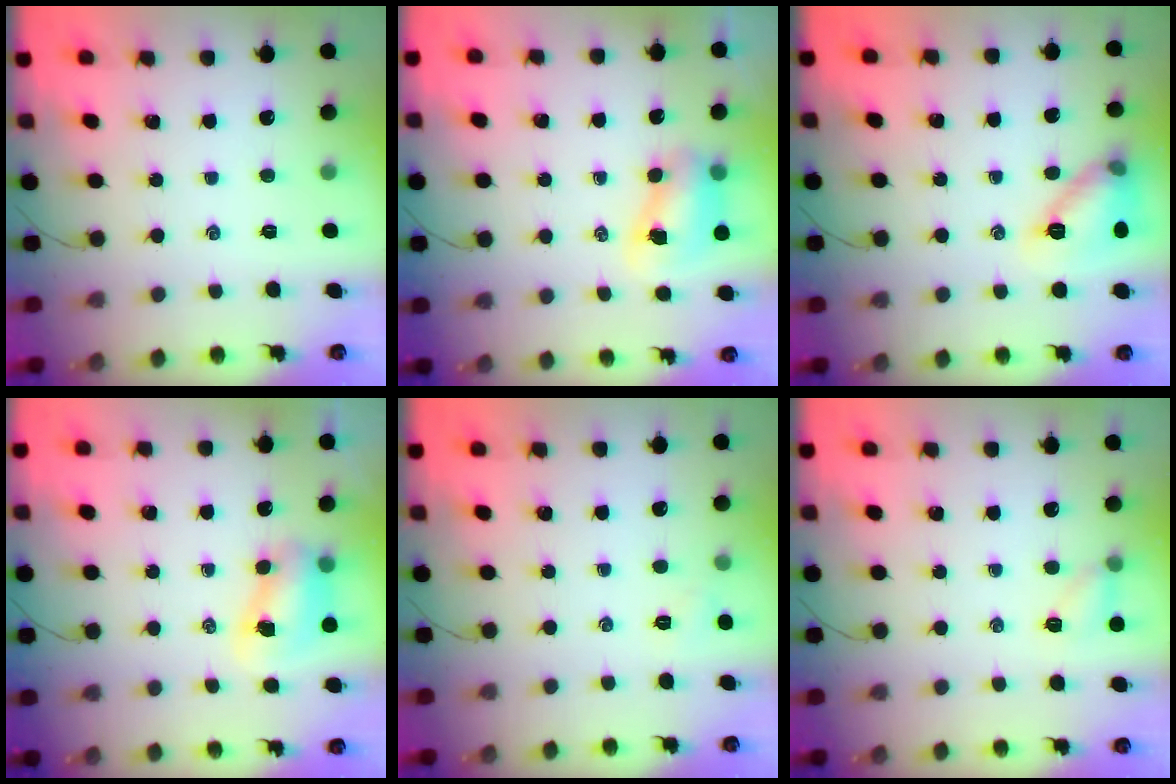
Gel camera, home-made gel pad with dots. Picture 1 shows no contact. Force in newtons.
{"total": 8.1, "press": 8.0, "slide": 1.0}
{"total": 12.3, "press": 12.3, "slide": 1.0}
{"total": 8.0, "press": 7.9, "slide": 1.0}
{"total": 4.5, "press": 4.3, "slide": 1.3}
{"total": 5.4, "press": 5.2, "slide": 1.2}